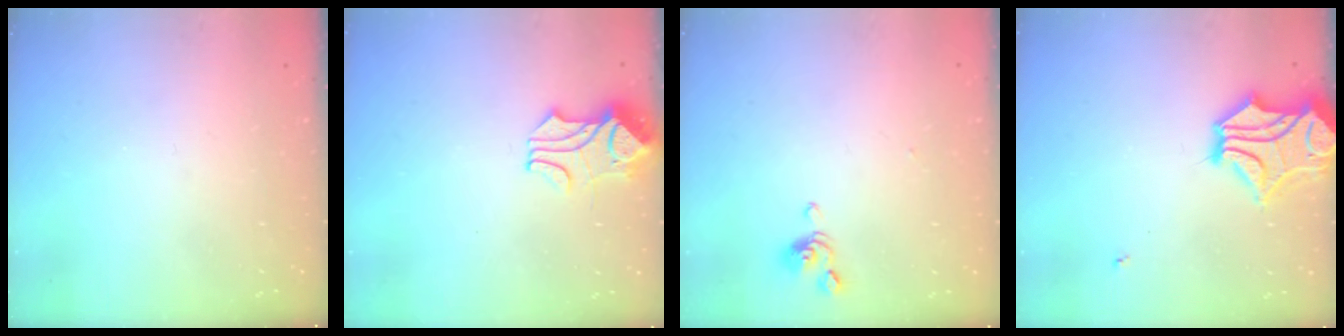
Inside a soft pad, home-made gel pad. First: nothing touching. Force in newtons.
{"total": 1.7, "press": 1.3, "slide": 1.1}
{"total": 0.8, "press": 0.6, "slide": 0.5}
{"total": 8.1, "press": 7.8, "slide": 2.2}